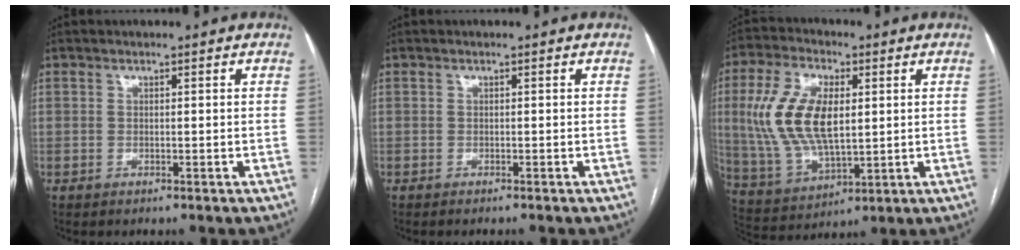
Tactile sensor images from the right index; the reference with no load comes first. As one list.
[{"total": 1.5, "force": [-1.3, 0.2, 0.6], "torque": [-0.005, -0.002, -0.016]}, {"total": 14.3, "force": [2.3, 6.6, 12.6], "torque": [-0.275, 0.012, 0.052]}]